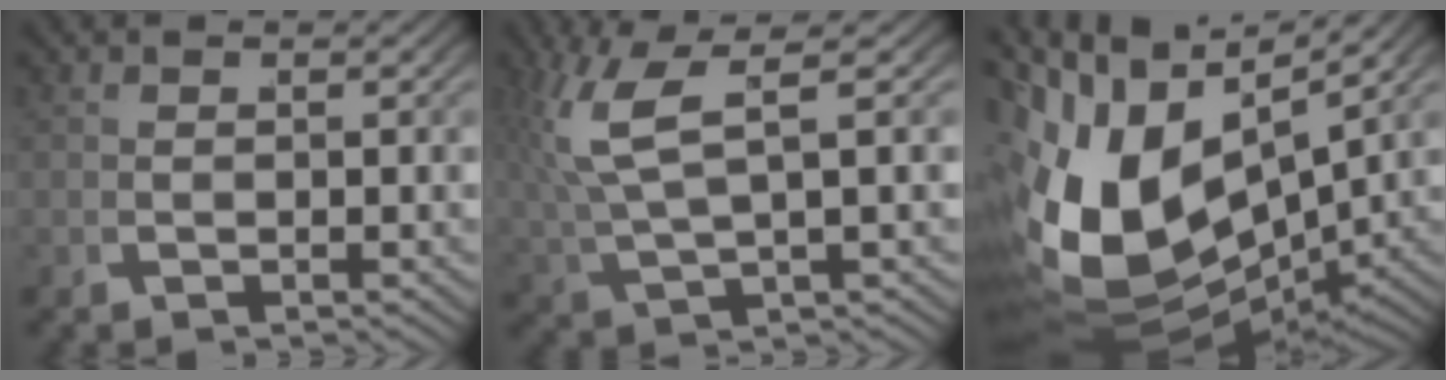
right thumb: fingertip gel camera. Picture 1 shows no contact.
{"total": 6.4, "force": [1.7, 3.1, 5.3], "torque": [-0.114, -0.003, 0.039]}
{"total": 20.5, "force": [-1.4, 14.7, 14.2], "torque": [-0.306, -0.073, 0.012]}